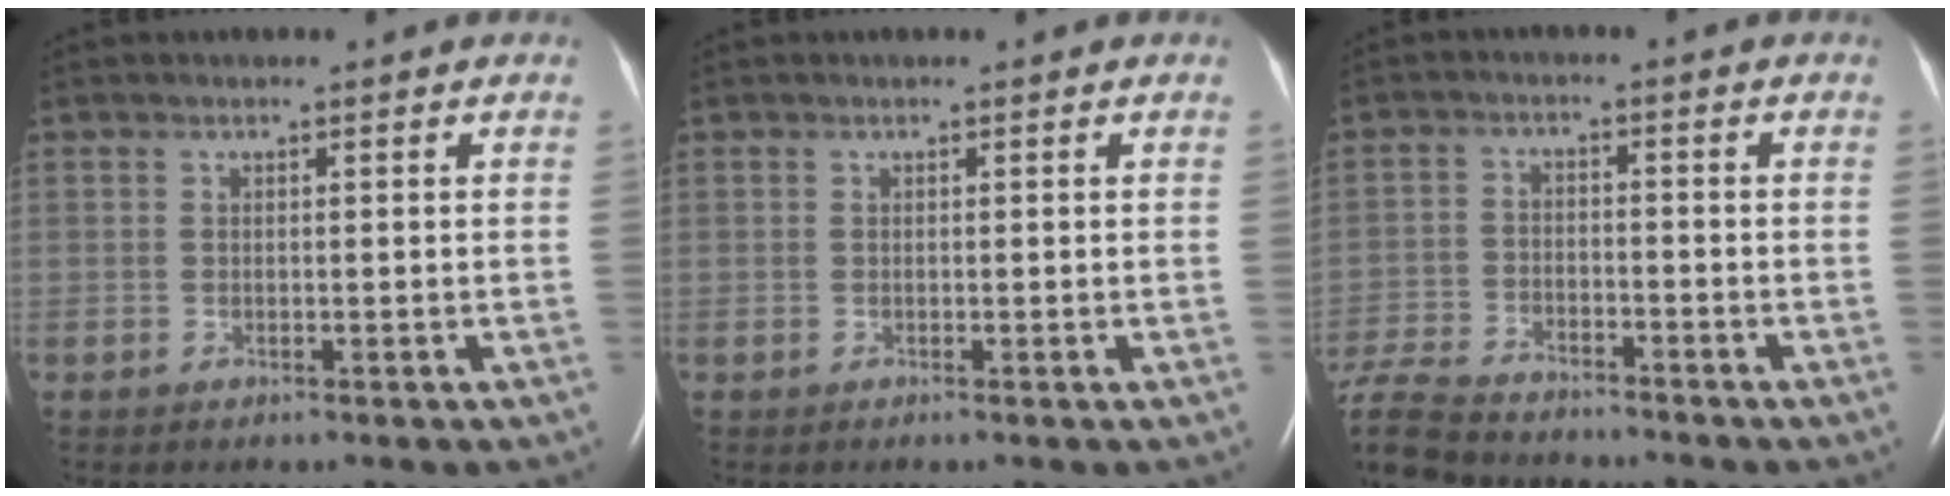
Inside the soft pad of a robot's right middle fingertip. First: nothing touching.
{"total": 0.0}
{"total": 14.5, "force": [-12.6, 4.4, 5.7], "torque": [-0.155, -0.012, -0.211]}